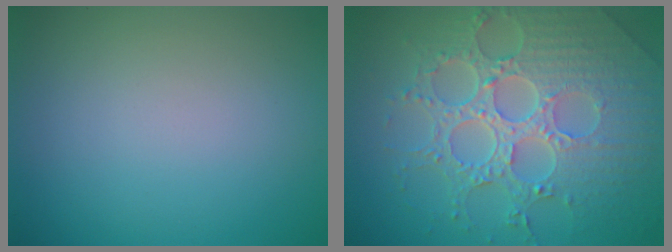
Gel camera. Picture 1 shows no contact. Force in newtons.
{"total": 8.3, "press": 6.2, "slide": 5.5}